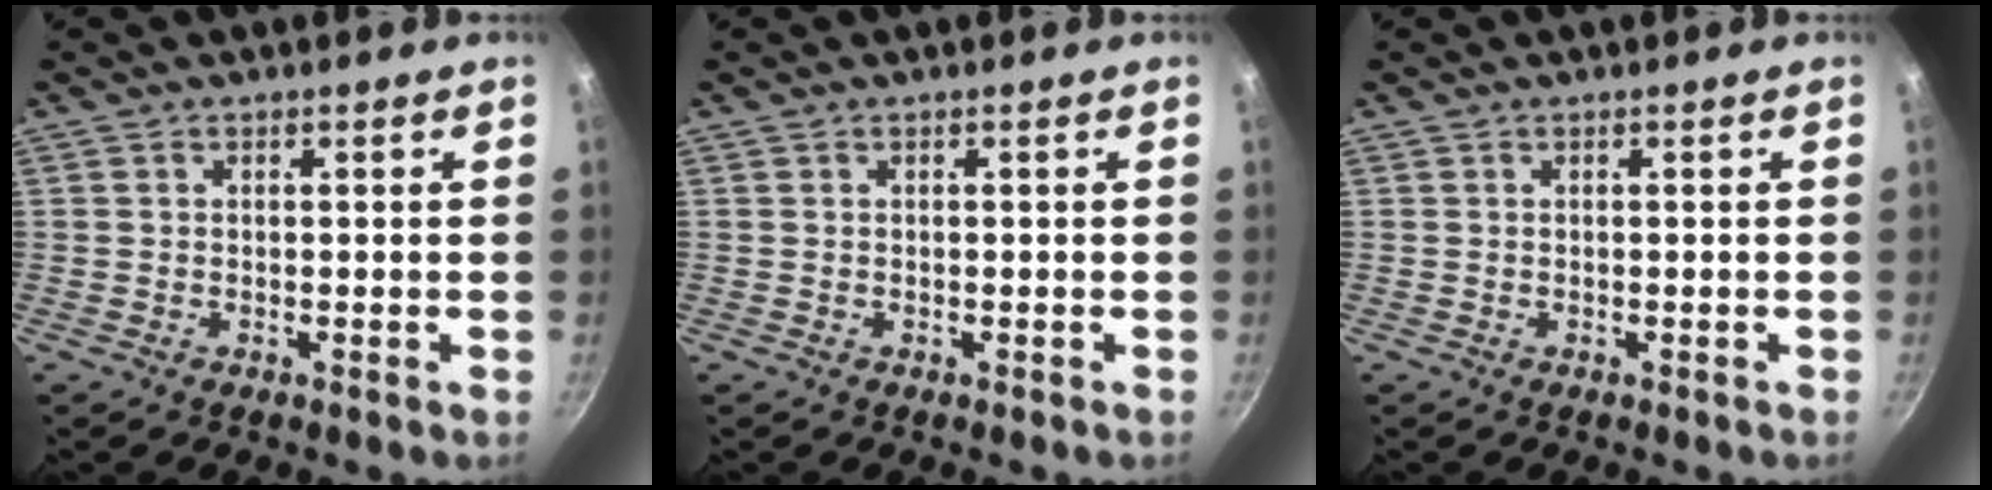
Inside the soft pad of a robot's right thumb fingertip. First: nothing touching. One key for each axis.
{"total": 0.0}
{"total": 0.0}